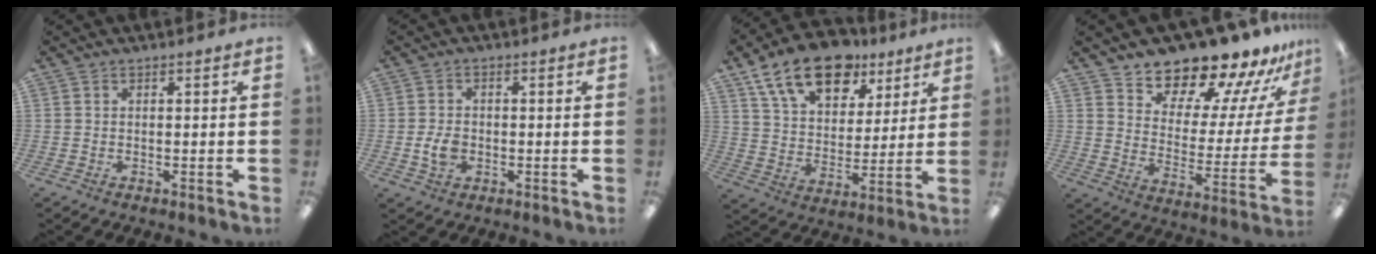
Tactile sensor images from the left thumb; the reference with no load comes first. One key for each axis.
{"total": 4.6, "fx": -0.9, "fy": 3.3, "fz": 3.1, "tx": -0.066, "ty": 0.004, "tz": -0.017}
{"total": 17.8, "fx": 11.5, "fy": 10.0, "fz": 9.1, "tx": -0.148, "ty": -0.054, "tz": 0.204}
{"total": 15.8, "fx": 14.7, "fy": 4.5, "fz": 3.9, "tx": -0.058, "ty": -0.129, "tz": 0.247}